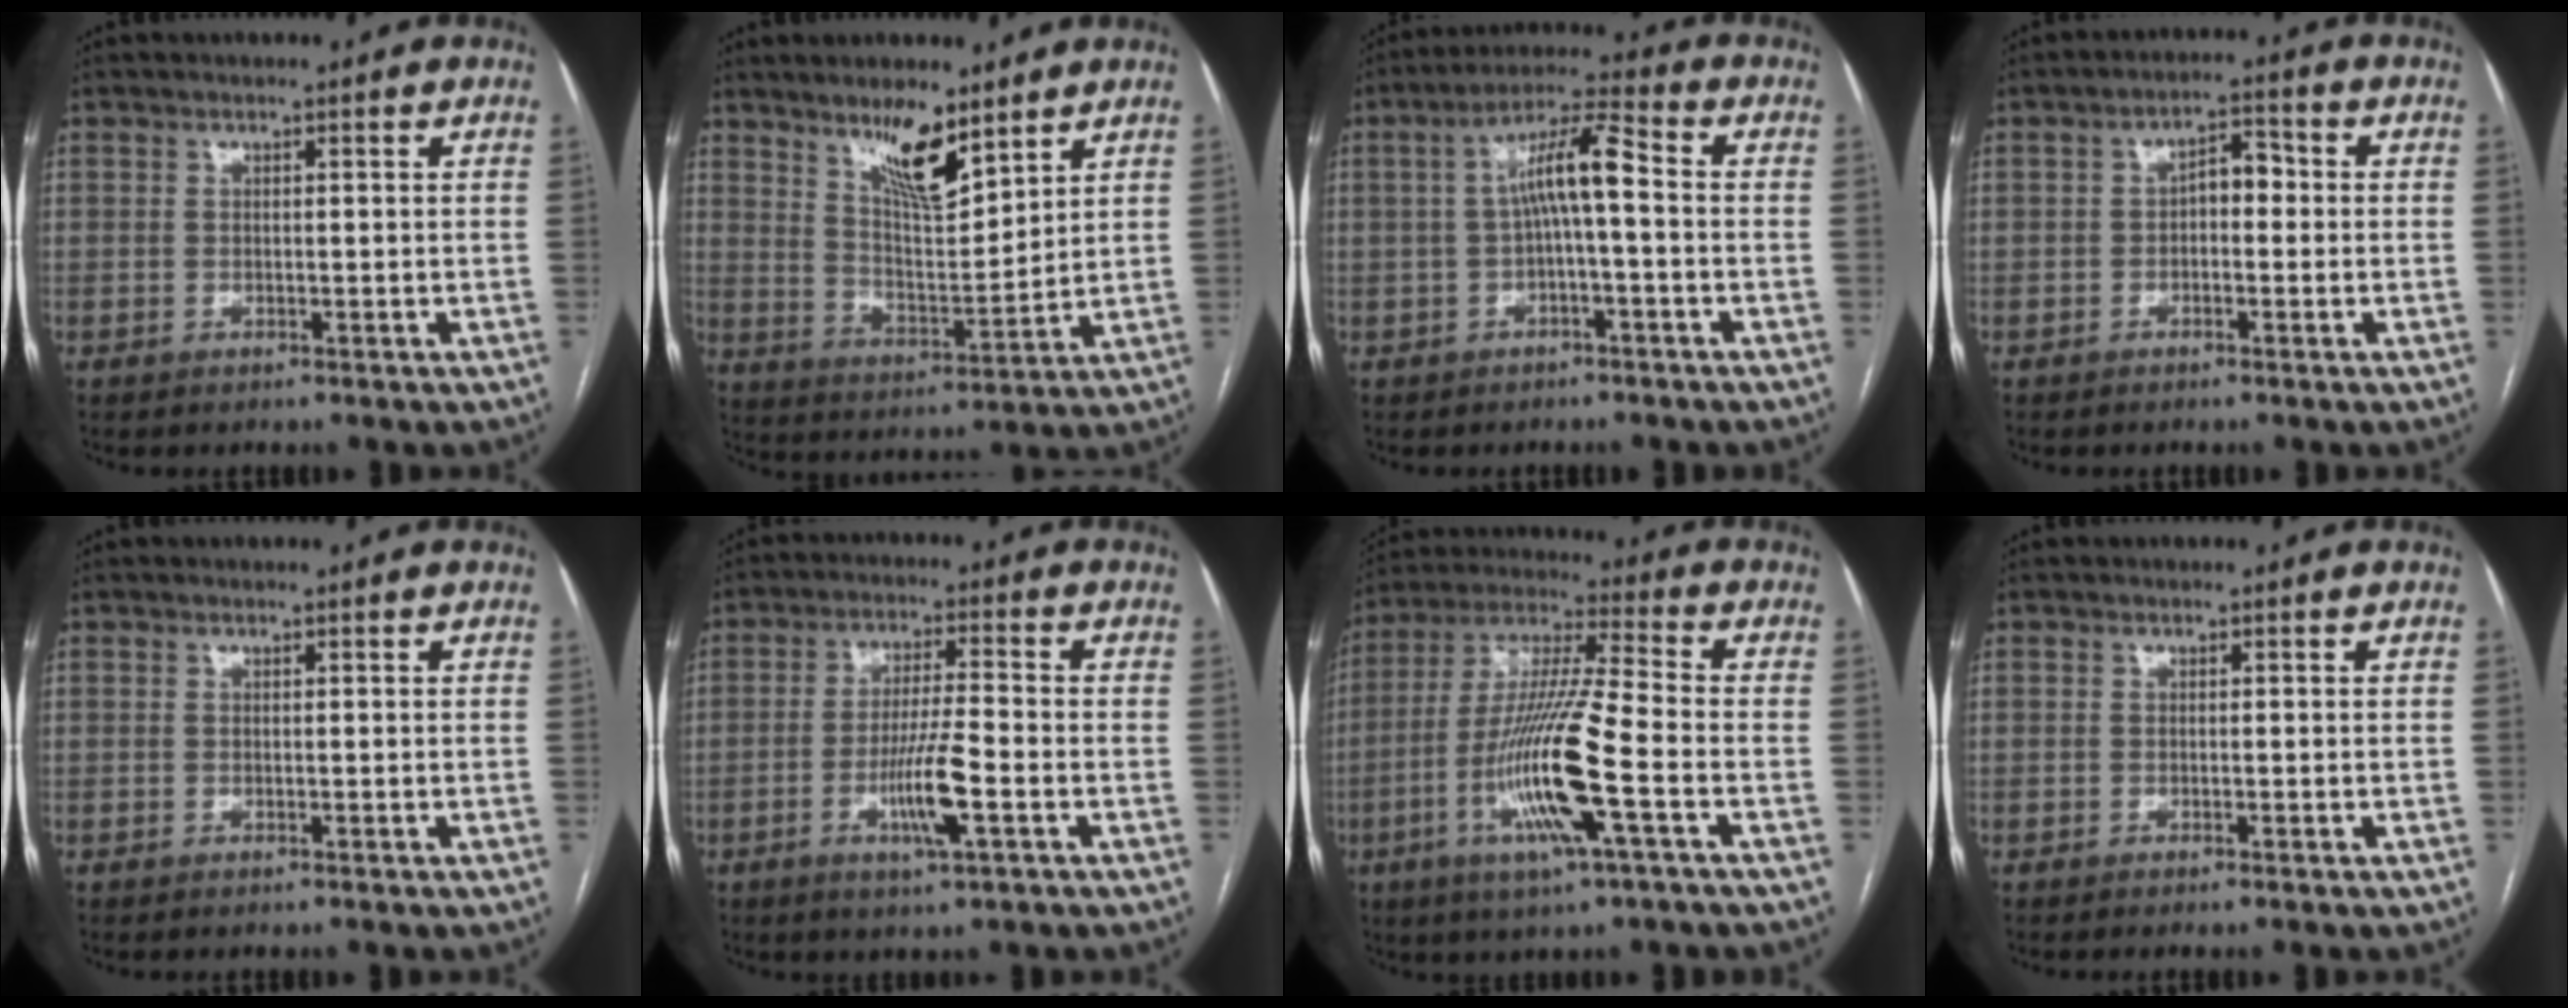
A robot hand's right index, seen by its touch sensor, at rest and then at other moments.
{"total": 9.4, "force": [6.6, 2.0, 6.4], "torque": [-0.117, -0.008, 0.123]}
{"total": 7.8, "force": [-0.1, 1.0, 7.7], "torque": [-0.139, 0.030, -0.003]}
{"total": 3.9, "force": [-0.2, 2.0, 3.3], "torque": [-0.050, 0.022, -0.007]}
{"total": 0.0}
{"total": 7.9, "force": [-2.9, 0.2, 7.3], "torque": [-0.139, -0.008, -0.053]}
{"total": 15.8, "force": [-5.2, 0.3, 14.9], "torque": [-0.302, -0.011, -0.102]}
{"total": 0.9, "force": [-0.7, -0.3, 0.5], "torque": [-0.009, 0.002, -0.013]}